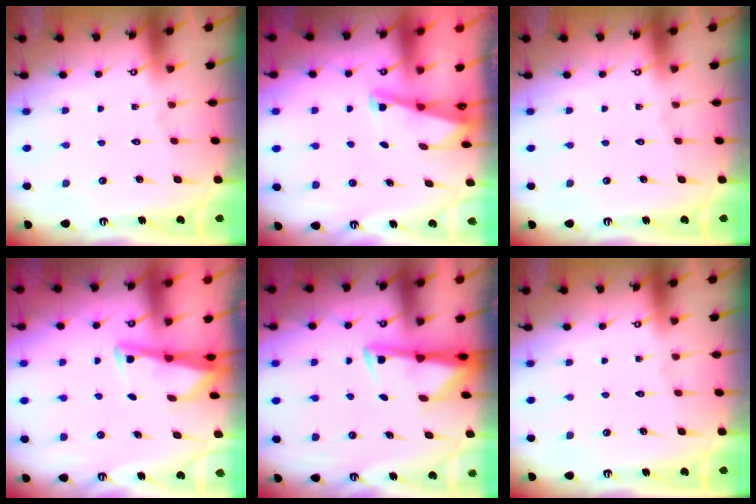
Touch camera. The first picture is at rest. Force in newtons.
{"total": 2.1, "press": 2.0, "slide": 0.3}
{"total": 0.0}
{"total": 2.8, "press": 2.8, "slide": 0.2}
{"total": 3.0, "press": 2.9, "slide": 0.5}
{"total": 0.0}